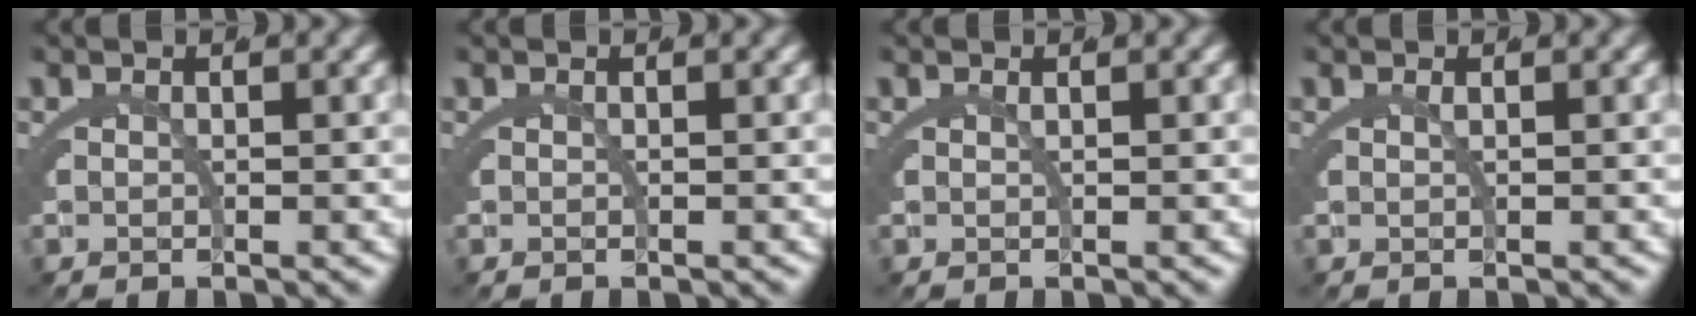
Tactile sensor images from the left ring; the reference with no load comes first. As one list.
[{"total": 0.0}, {"total": 0.6, "force": [0.3, -0.4, 0.2], "torque": [-0.004, -0.005, 0.010]}, {"total": 0.7, "force": [0.3, -0.5, 0.3], "torque": [-0.003, -0.001, 0.007]}]